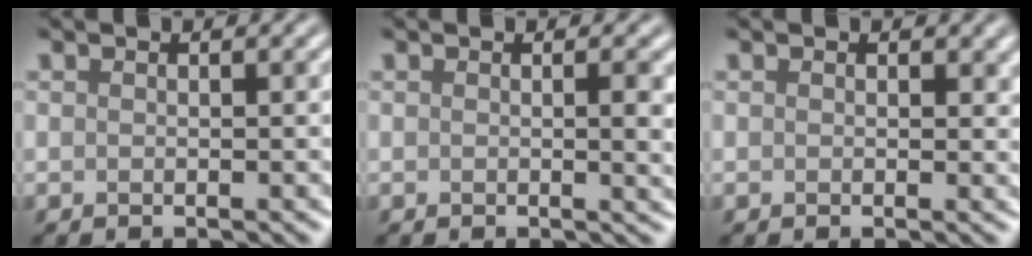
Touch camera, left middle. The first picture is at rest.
{"total": 2.1, "force": [0.1, 0.5, 2.1], "torque": [-0.023, -0.003, -0.002]}
{"total": 1.1, "force": [0.5, 0.8, 0.6], "torque": [-0.003, -0.002, 0.002]}